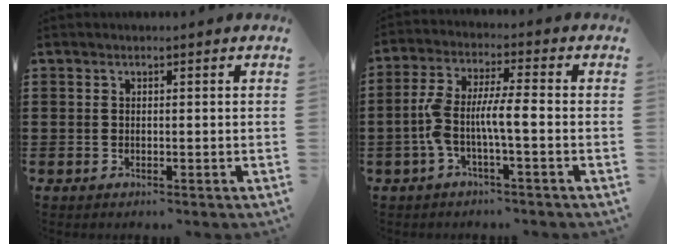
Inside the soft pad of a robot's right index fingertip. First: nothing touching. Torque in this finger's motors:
{"motor_torque": [1.09, -0.55, 0.38, 0.21]}